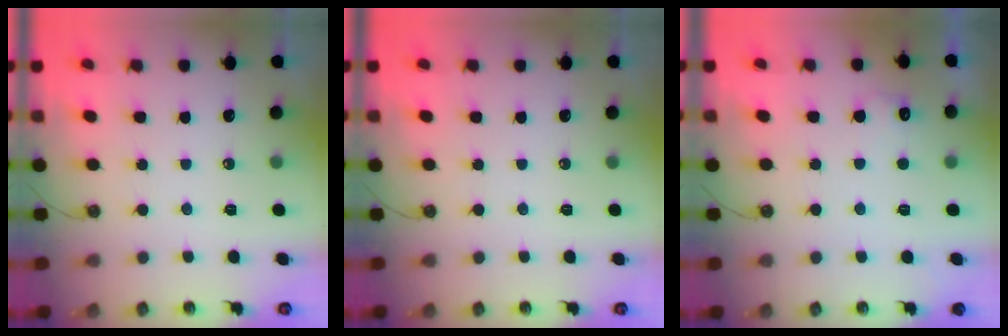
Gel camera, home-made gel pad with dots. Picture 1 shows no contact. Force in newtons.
{"total": 0.0}
{"total": 5.7, "press": 5.6, "slide": 1.2}